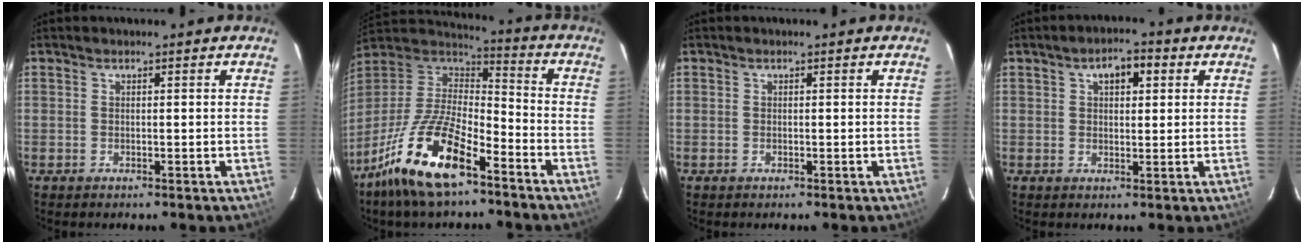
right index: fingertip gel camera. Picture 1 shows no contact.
{"total": 19.2, "force": [-11.9, 6.3, 13.8], "torque": [-0.288, -0.022, -0.229]}
{"total": 0.0}
{"total": 4.9, "force": [2.0, 2.6, 3.6], "torque": [-0.055, 0.018, 0.032]}